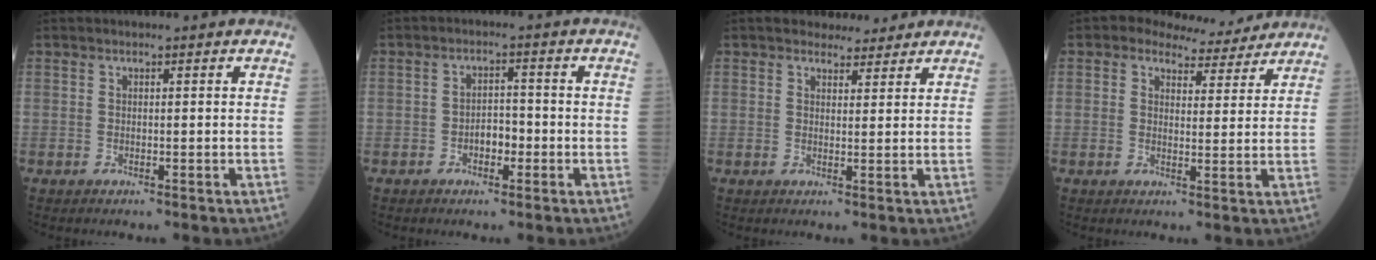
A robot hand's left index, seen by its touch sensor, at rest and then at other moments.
{"total": 3.0, "force": [-1.3, 1.7, 2.2], "torque": [-0.033, 0.008, -0.025]}
{"total": 3.5, "force": [3.1, 1.5, 0.4], "torque": [-0.002, 0.003, 0.042]}
{"total": 6.4, "force": [5.7, 2.7, 1.2], "torque": [-0.018, 0.010, 0.071]}